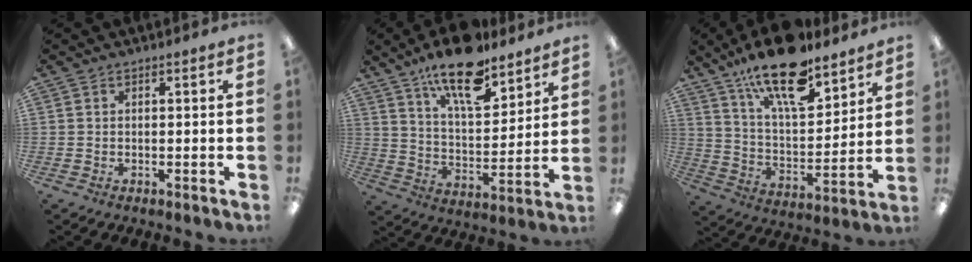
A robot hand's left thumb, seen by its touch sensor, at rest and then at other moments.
{"total": 16.9, "force": [12.8, 5.8, 9.3], "torque": [-0.158, -0.070, 0.218]}
{"total": 19.6, "force": [14.2, 7.1, 11.5], "torque": [-0.197, -0.079, 0.243]}